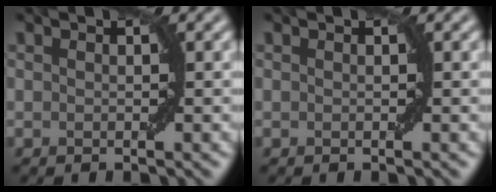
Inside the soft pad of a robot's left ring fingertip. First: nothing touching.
{"total": 0.0}